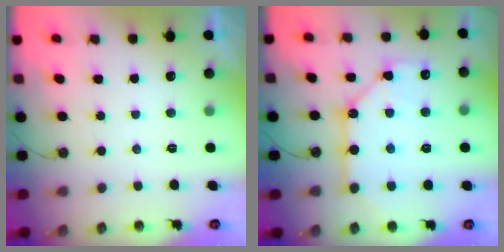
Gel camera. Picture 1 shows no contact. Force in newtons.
{"total": 11.2, "press": 11.2, "slide": 0.7}